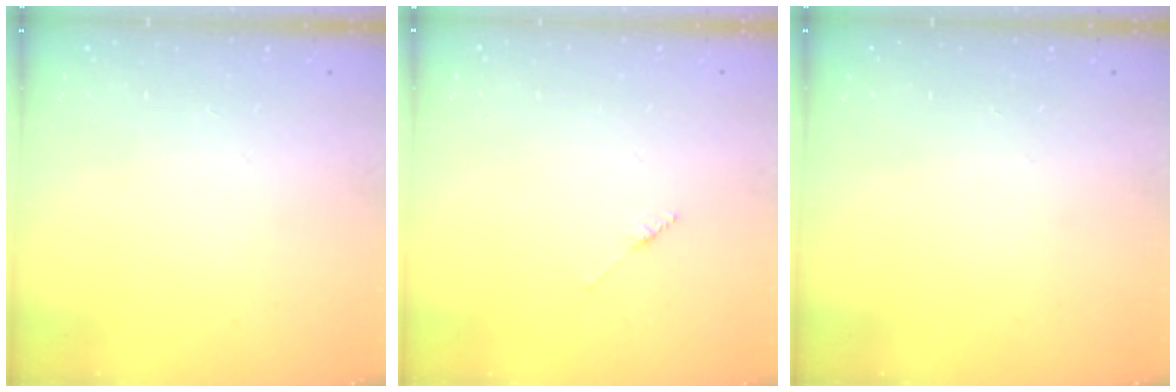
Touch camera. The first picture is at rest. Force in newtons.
{"total": 1.7, "press": 1.6, "slide": 0.2}
{"total": 0.0}